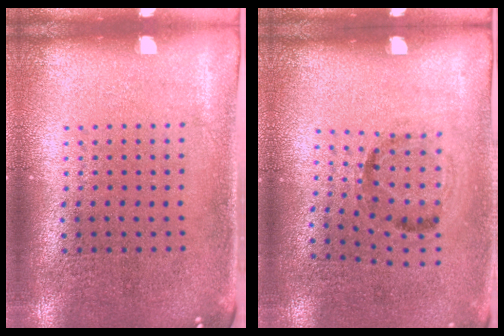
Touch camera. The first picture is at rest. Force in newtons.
{"total": 1.1, "press": 0.6, "slide": 0.9}